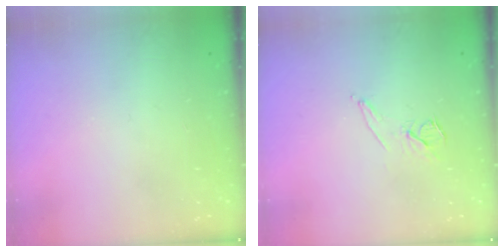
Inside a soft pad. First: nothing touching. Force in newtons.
{"total": 7.4, "press": 6.8, "slide": 3.1}